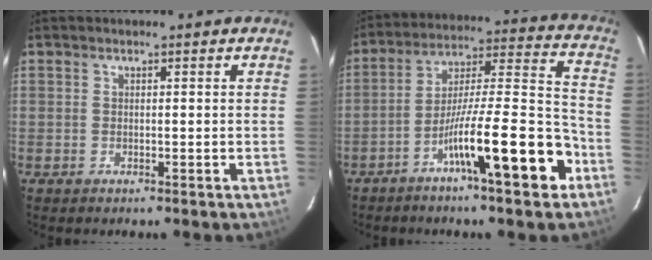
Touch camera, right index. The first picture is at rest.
{"total": 16.4, "force": [-8.2, 1.1, 14.2], "torque": [-0.229, 0.005, -0.133]}